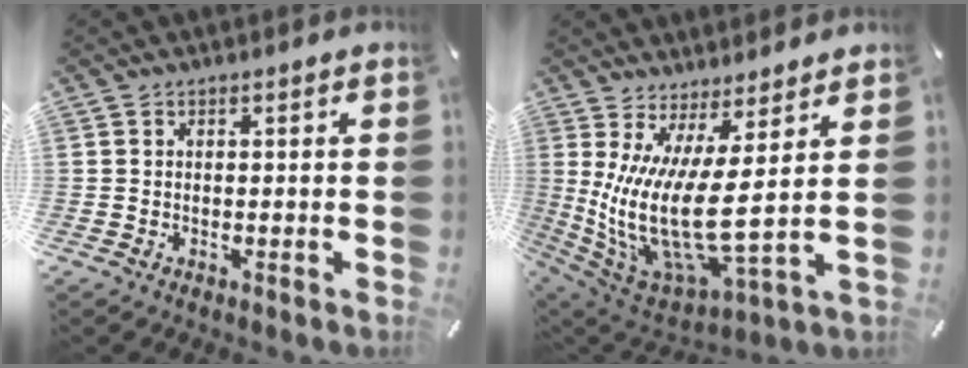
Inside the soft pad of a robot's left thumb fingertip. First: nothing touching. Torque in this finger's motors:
{"motor_torque": [1.93, 3.08, 1.45, -1.32, 0.36]}